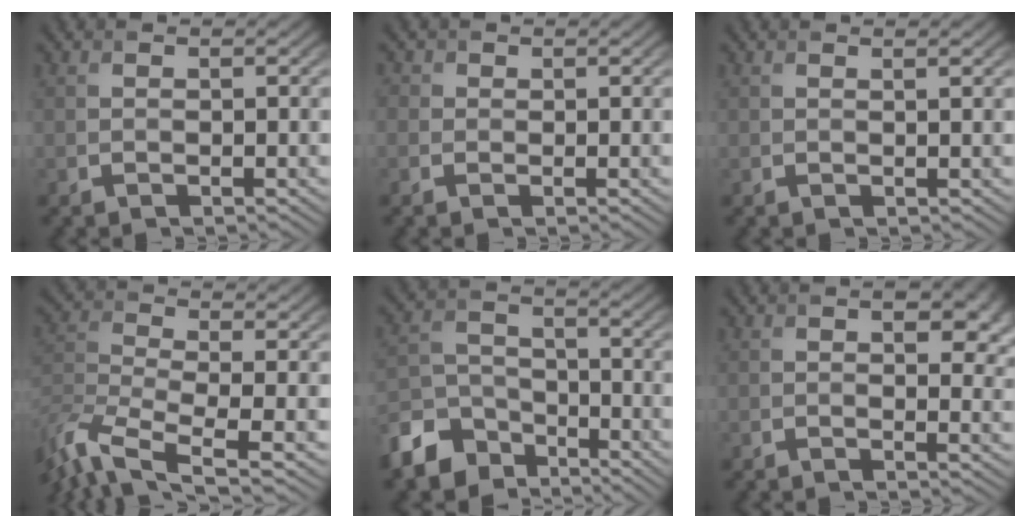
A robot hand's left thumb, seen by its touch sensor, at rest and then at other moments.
{"total": 1.5, "force": [0.2, 1.4, 0.3], "torque": [-0.006, 0.000, -0.003]}
{"total": 0.9, "force": [0.7, 0.1, 0.6], "torque": [-0.010, 0.004, 0.009]}
{"total": 10.2, "force": [-6.6, 3.1, 7.1], "torque": [-0.165, -0.024, -0.131]}
{"total": 8.9, "force": [-6.3, 5.4, 3.3], "torque": [-0.079, -0.013, -0.141]}
{"total": 5.0, "force": [1.6, 2.6, 4.0], "torque": [-0.046, -0.004, 0.022]}